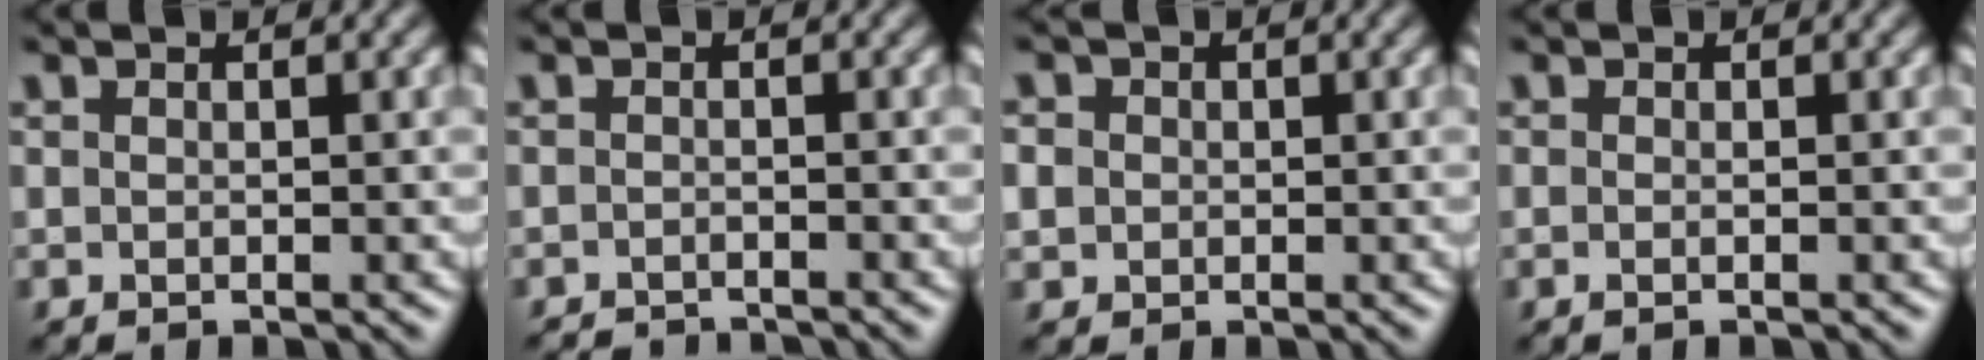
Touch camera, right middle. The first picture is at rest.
{"total": 3.0, "force": [-2.9, 0.4, 0.6], "torque": [-0.008, -0.010, -0.048]}
{"total": 2.4, "force": [0.5, 2.2, 0.7], "torque": [-0.003, 0.011, -0.007]}
{"total": 1.0, "force": [-0.1, 0.5, 0.9], "torque": [-0.006, -0.007, -0.008]}